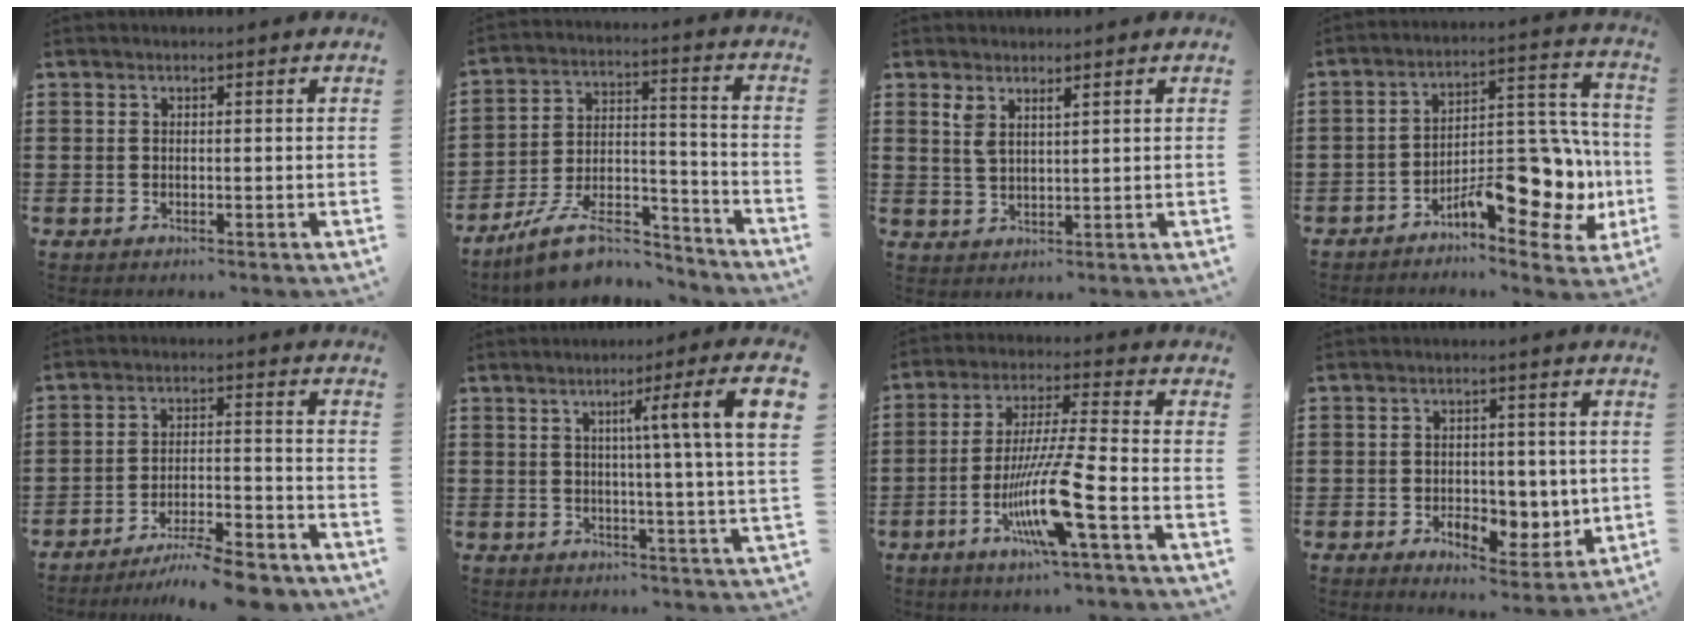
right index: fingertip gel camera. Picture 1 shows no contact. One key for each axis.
{"total": 11.8, "fx": -9.8, "fy": 3.8, "fz": 5.5, "tx": -0.100, "ty": 0.038, "tz": -0.186}
{"total": 2.4, "fx": 1.7, "fy": 0.8, "fz": 1.5, "tx": -0.033, "ty": 0.003, "tz": 0.031}
{"total": 12.9, "fx": -5.9, "fy": 5.7, "fz": 9.9, "tx": -0.128, "ty": 0.011, "tz": -0.102}
{"total": 7.3, "fx": -6.5, "fy": 0.5, "fz": 3.2, "tx": -0.053, "ty": 0.007, "tz": -0.125}
{"total": 8.9, "fx": 2.8, "fy": -1.1, "fz": 8.3, "tx": -0.146, "ty": -0.007, "tz": 0.036}
{"total": 12.1, "fx": -5.0, "fy": 0.6, "fz": 11.0, "tx": -0.228, "ty": -0.012, "tz": -0.100}
{"total": 5.1, "fx": -0.9, "fy": 3.7, "fz": 3.4, "tx": -0.063, "ty": 0.006, "tz": -0.017}